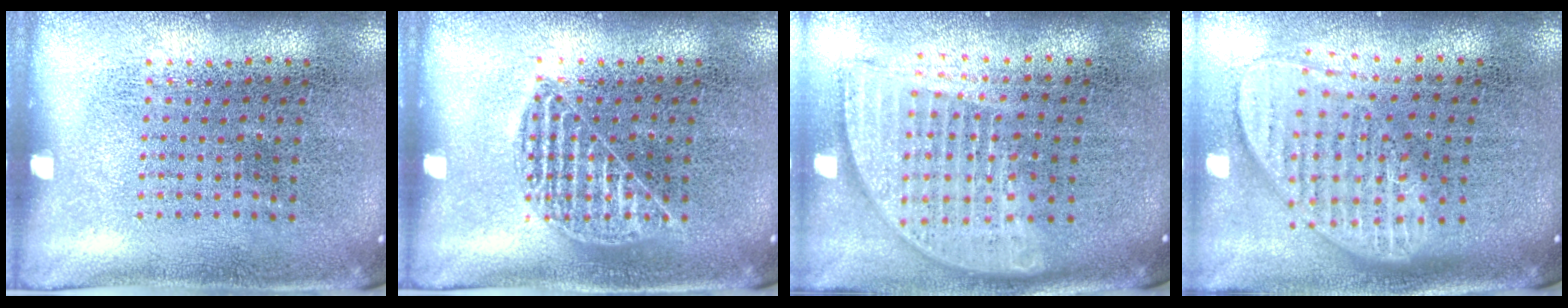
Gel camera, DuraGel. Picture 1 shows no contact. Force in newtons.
{"total": 1.4, "press": 1.4, "slide": 0.2}
{"total": 1.8, "press": 1.5, "slide": 1.0}
{"total": 2.1, "press": 1.6, "slide": 1.4}